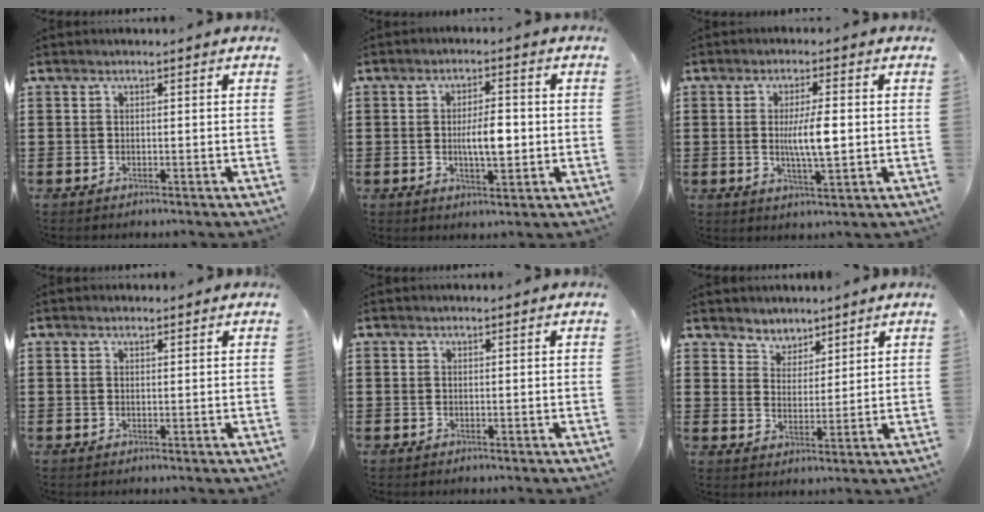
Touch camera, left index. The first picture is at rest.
{"total": 5.4, "force": [-0.4, 2.0, 5.0], "torque": [-0.090, 0.000, -0.013]}
{"total": 6.1, "force": [0.1, 1.4, 6.0], "torque": [-0.114, -0.007, -0.007]}
{"total": 0.9, "force": [0.8, 0.2, 0.3], "torque": [-0.008, 0.001, 0.015]}
{"total": 0.0}
{"total": 4.0, "force": [3.5, 1.8, -0.5], "torque": [-0.008, -0.002, 0.065]}